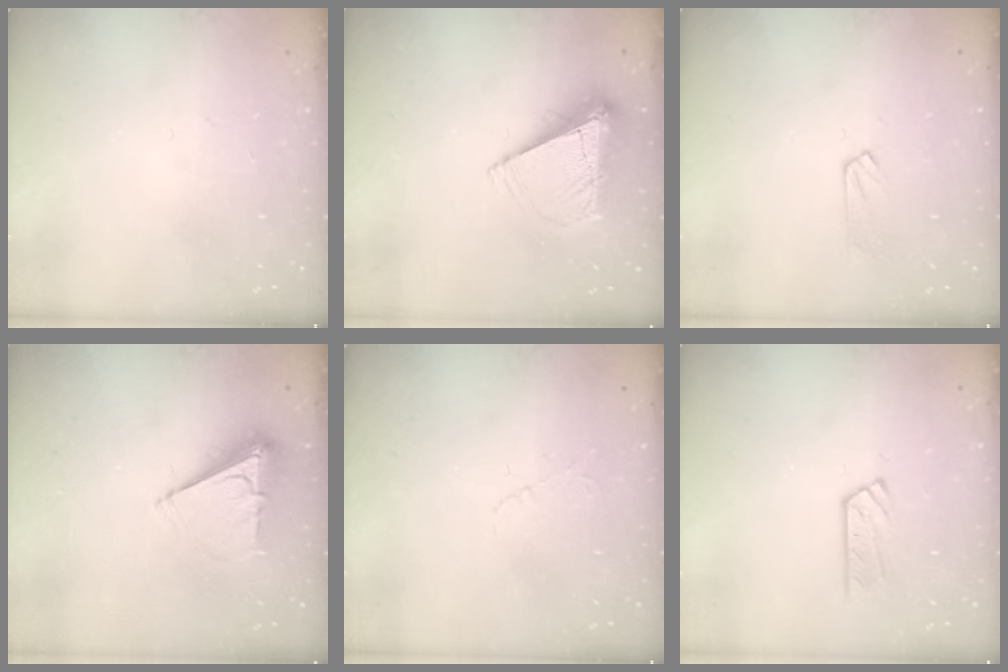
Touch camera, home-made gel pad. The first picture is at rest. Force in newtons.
{"total": 8.7, "press": 8.7, "slide": 0.3}
{"total": 4.9, "press": 4.8, "slide": 0.6}
{"total": 7.1, "press": 7.0, "slide": 0.7}
{"total": 3.3, "press": 3.3, "slide": 0.4}
{"total": 6.2, "press": 6.2, "slide": 0.2}